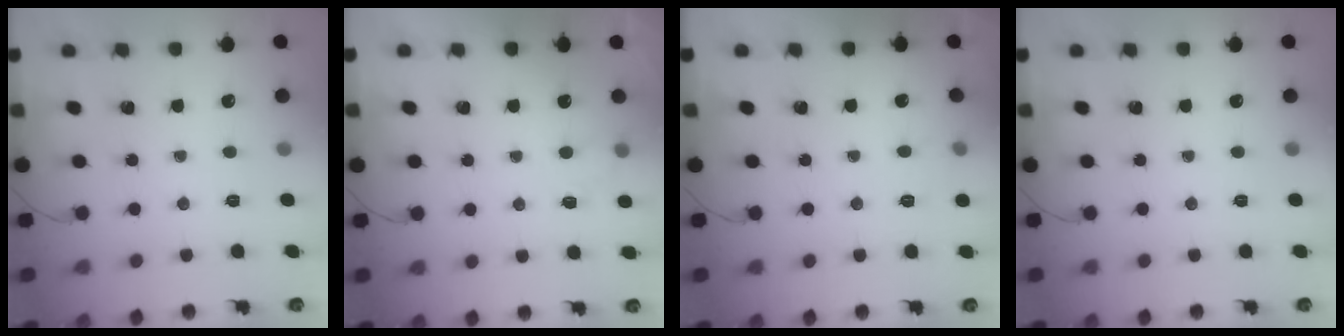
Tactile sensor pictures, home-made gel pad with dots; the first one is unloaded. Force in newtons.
{"total": 3.7, "press": 3.4, "slide": 1.4}
{"total": 6.6, "press": 6.4, "slide": 1.6}
{"total": 0.0}